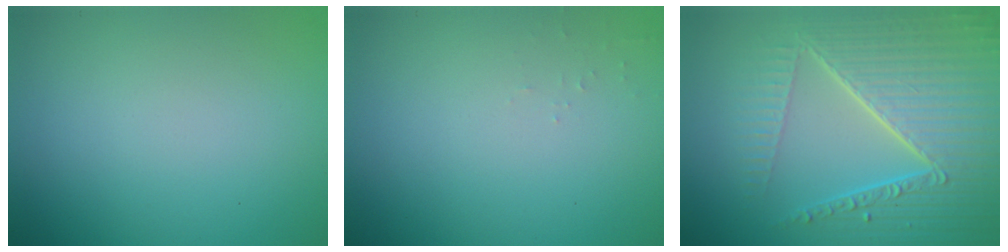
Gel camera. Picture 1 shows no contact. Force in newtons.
{"total": 0.5, "press": 0.5, "slide": 0.2}
{"total": 8.2, "press": 5.9, "slide": 5.6}